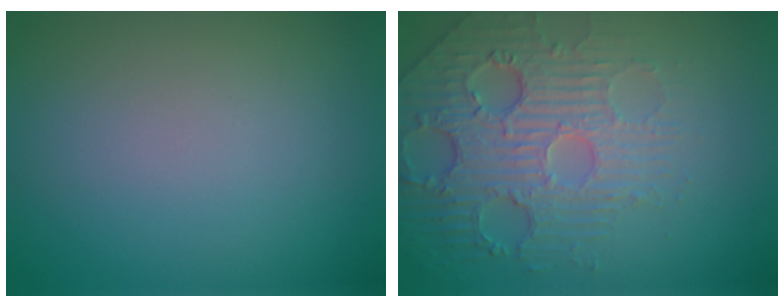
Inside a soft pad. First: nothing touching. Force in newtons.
{"total": 5.6, "press": 4.7, "slide": 3.0}